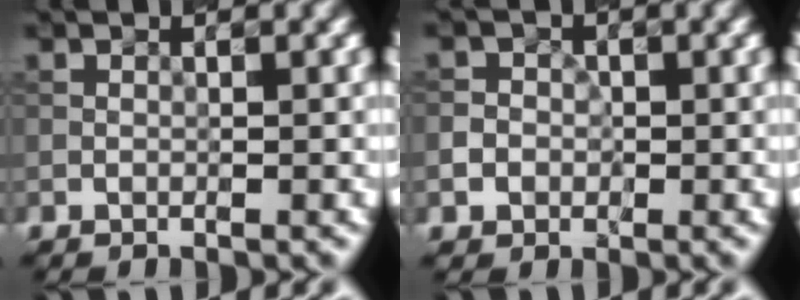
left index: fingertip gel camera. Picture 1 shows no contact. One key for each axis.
{"total": 2.7, "fx": -0.9, "fy": 2.5, "fz": 0.6, "tx": 0.012, "ty": 0.007, "tz": -0.030}